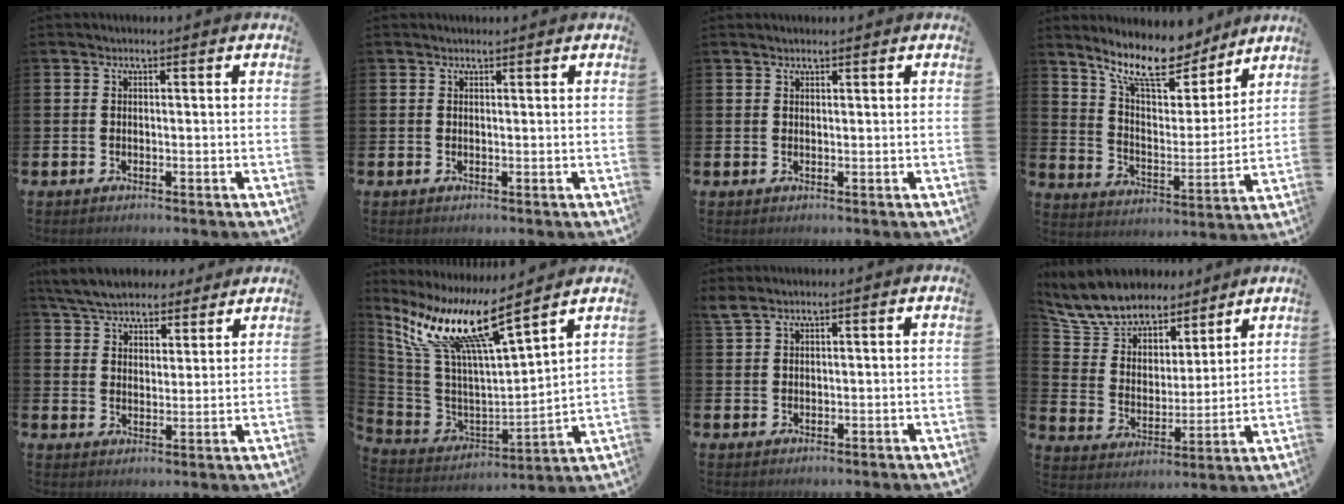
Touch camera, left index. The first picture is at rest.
{"total": 0.6, "force": [0.6, 0.0, 0.0], "torque": [0.011, -0.005, 0.009]}
{"total": 1.1, "force": [1.1, 0.1, 0.2], "torque": [0.013, -0.006, 0.017]}
{"total": 12.3, "force": [10.7, 3.6, 5.0], "torque": [-0.114, -0.068, 0.188]}
{"total": 6.3, "force": [6.0, 1.7, 0.9], "torque": [-0.041, -0.024, 0.109]}
{"total": 12.3, "force": [8.6, 1.5, 8.6], "torque": [-0.193, -0.058, 0.141]}
{"total": 2.1, "force": [1.8, 0.4, 1.1], "torque": [-0.025, 0.002, 0.033]}
{"total": 10.0, "force": [9.1, 3.9, 1.5], "torque": [-0.086, -0.057, 0.169]}